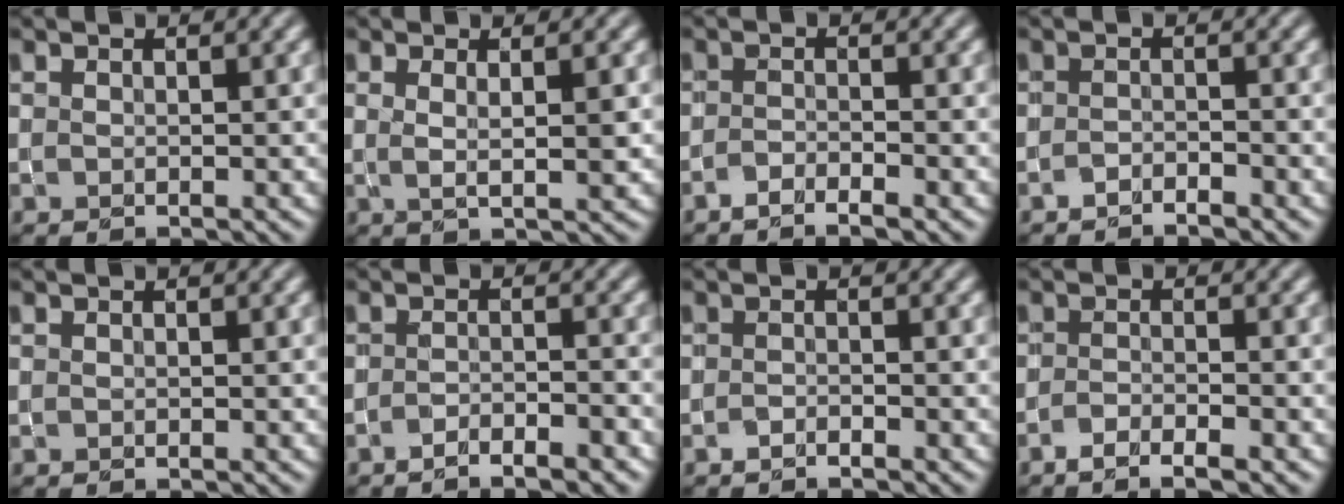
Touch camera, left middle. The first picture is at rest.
{"total": 2.4, "force": [0.5, 0.5, 2.3], "torque": [-0.036, -0.002, 0.007]}
{"total": 1.9, "force": [-1.4, 0.3, 1.3], "torque": [-0.024, -0.002, -0.030]}
{"total": 1.3, "force": [-1.2, 0.1, 0.4], "torque": [-0.007, 0.002, -0.024]}
{"total": 0.0}
{"total": 2.5, "force": [-2.0, 0.4, 1.5], "torque": [-0.023, 0.004, -0.037]}
{"total": 0.8, "force": [-0.7, 0.1, 0.4], "torque": [-0.008, 0.001, -0.014]}
{"total": 2.6, "force": [-1.7, 0.5, 1.9], "torque": [-0.034, -0.002, -0.036]}